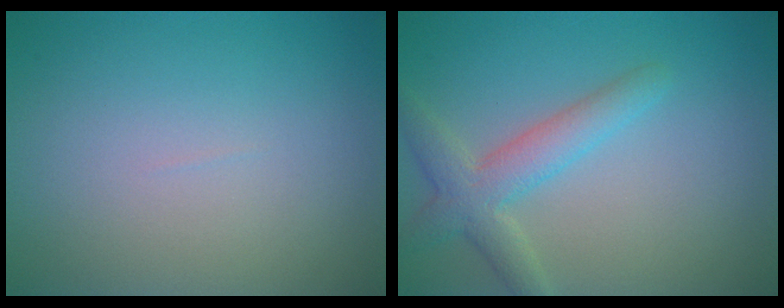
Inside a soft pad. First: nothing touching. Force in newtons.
{"total": 3.7, "press": 3.7, "slide": 0.3}